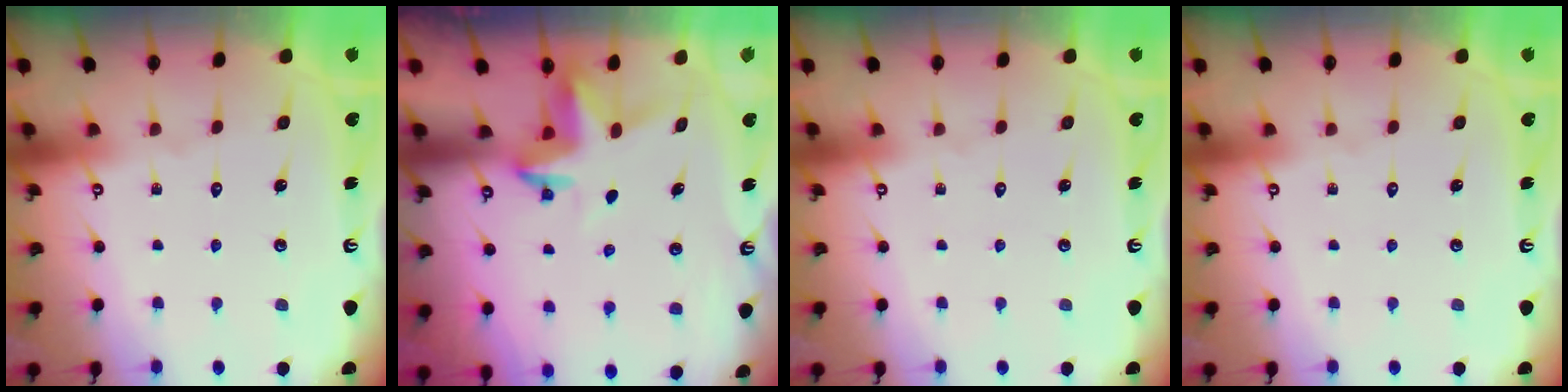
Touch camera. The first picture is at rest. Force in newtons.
{"total": 3.9, "press": 3.9, "slide": 0.3}
{"total": 0.0}
{"total": 0.0}